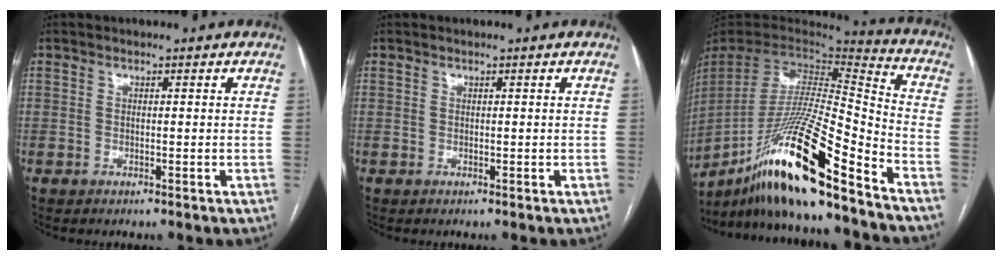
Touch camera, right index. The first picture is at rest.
{"total": 0.0}
{"total": 24.3, "force": [-17.1, 0.3, 17.3], "torque": [-0.324, -0.033, -0.312]}